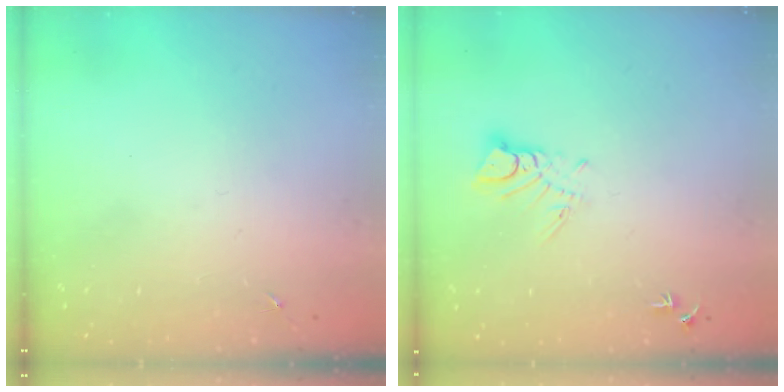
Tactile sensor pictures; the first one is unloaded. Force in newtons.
{"total": 5.3, "press": 5.3, "slide": 0.3}